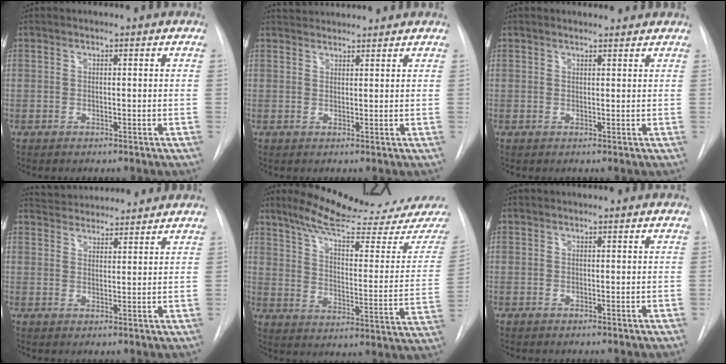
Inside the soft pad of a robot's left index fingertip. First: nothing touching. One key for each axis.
{"total": 5.0, "fx": 4.9, "fy": 0.7, "fz": 0.7, "tx": -0.013, "ty": 0.037, "tz": 0.072}
{"total": 3.5, "fx": 3.4, "fy": 0.8, "fz": 0.7, "tx": -0.011, "ty": 0.014, "tz": 0.038}
{"total": 9.3, "fx": 8.9, "fy": 1.8, "fz": 1.9, "tx": -0.028, "ty": 0.026, "tz": 0.129}
{"total": 21.3, "fx": 19.2, "fy": 0.3, "fz": 9.4, "tx": -0.136, "ty": -0.069, "tz": 0.260}
{"total": 0.0}